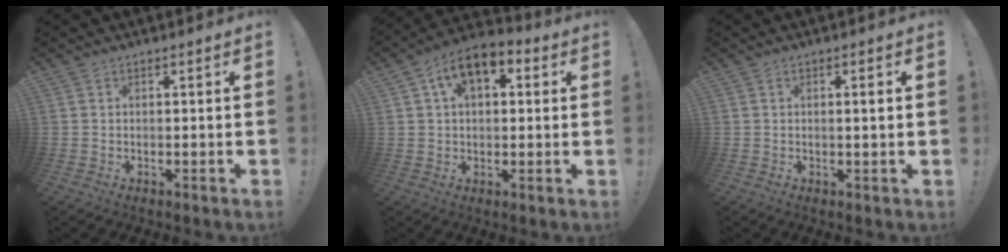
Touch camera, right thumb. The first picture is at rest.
{"total": 10.0, "force": [4.4, 5.6, 7.0], "torque": [-0.113, -0.004, 0.079]}
{"total": 2.4, "force": [0.3, -0.1, 2.4], "torque": [-0.029, -0.007, 0.000]}